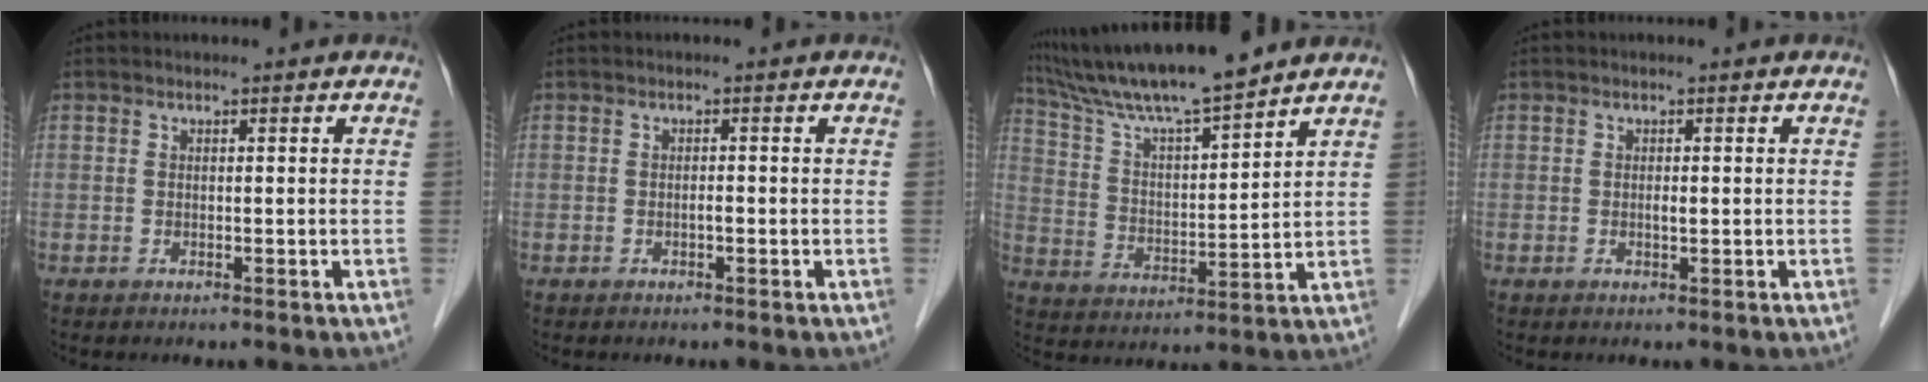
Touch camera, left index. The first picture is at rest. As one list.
[{"total": 0.6, "force": [-0.3, 0.1, 0.5], "torque": [-0.009, 0.000, -0.006]}, {"total": 13.9, "force": [12.3, -0.2, 6.4], "torque": [-0.123, 0.010, 0.223]}, {"total": 0.7, "force": [0.0, 0.2, 0.7], "torque": [-0.012, -0.002, -0.001]}]